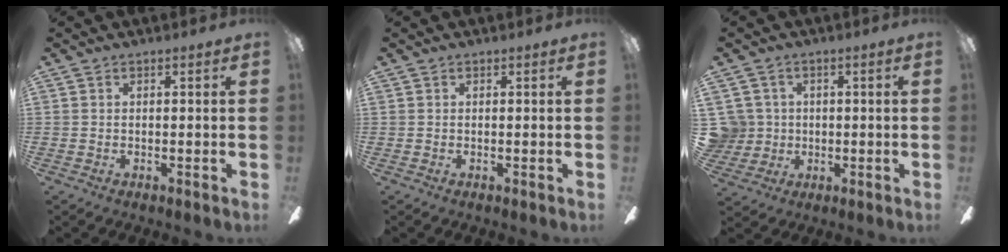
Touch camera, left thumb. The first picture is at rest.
{"total": 0.0}
{"total": 6.6, "force": [1.0, 6.4, 1.0], "torque": [-0.049, 0.007, 0.025]}